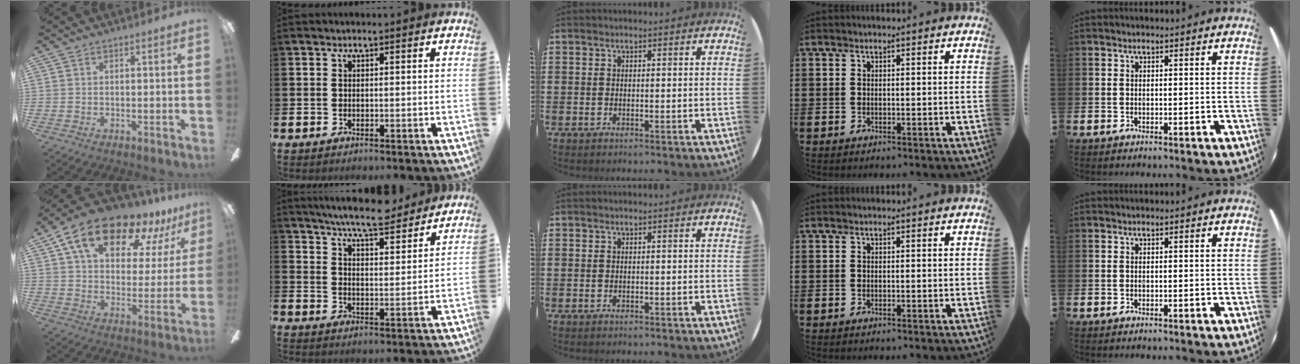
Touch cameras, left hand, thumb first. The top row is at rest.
{"thumb": {"total": 19.0, "force": [12.8, 9.0, 10.8], "torque": [-0.182, -0.073, 0.219]}, "index": {"total": 7.7, "force": [7.4, 0.7, 2.0], "torque": [-0.053, -0.042, 0.131]}}